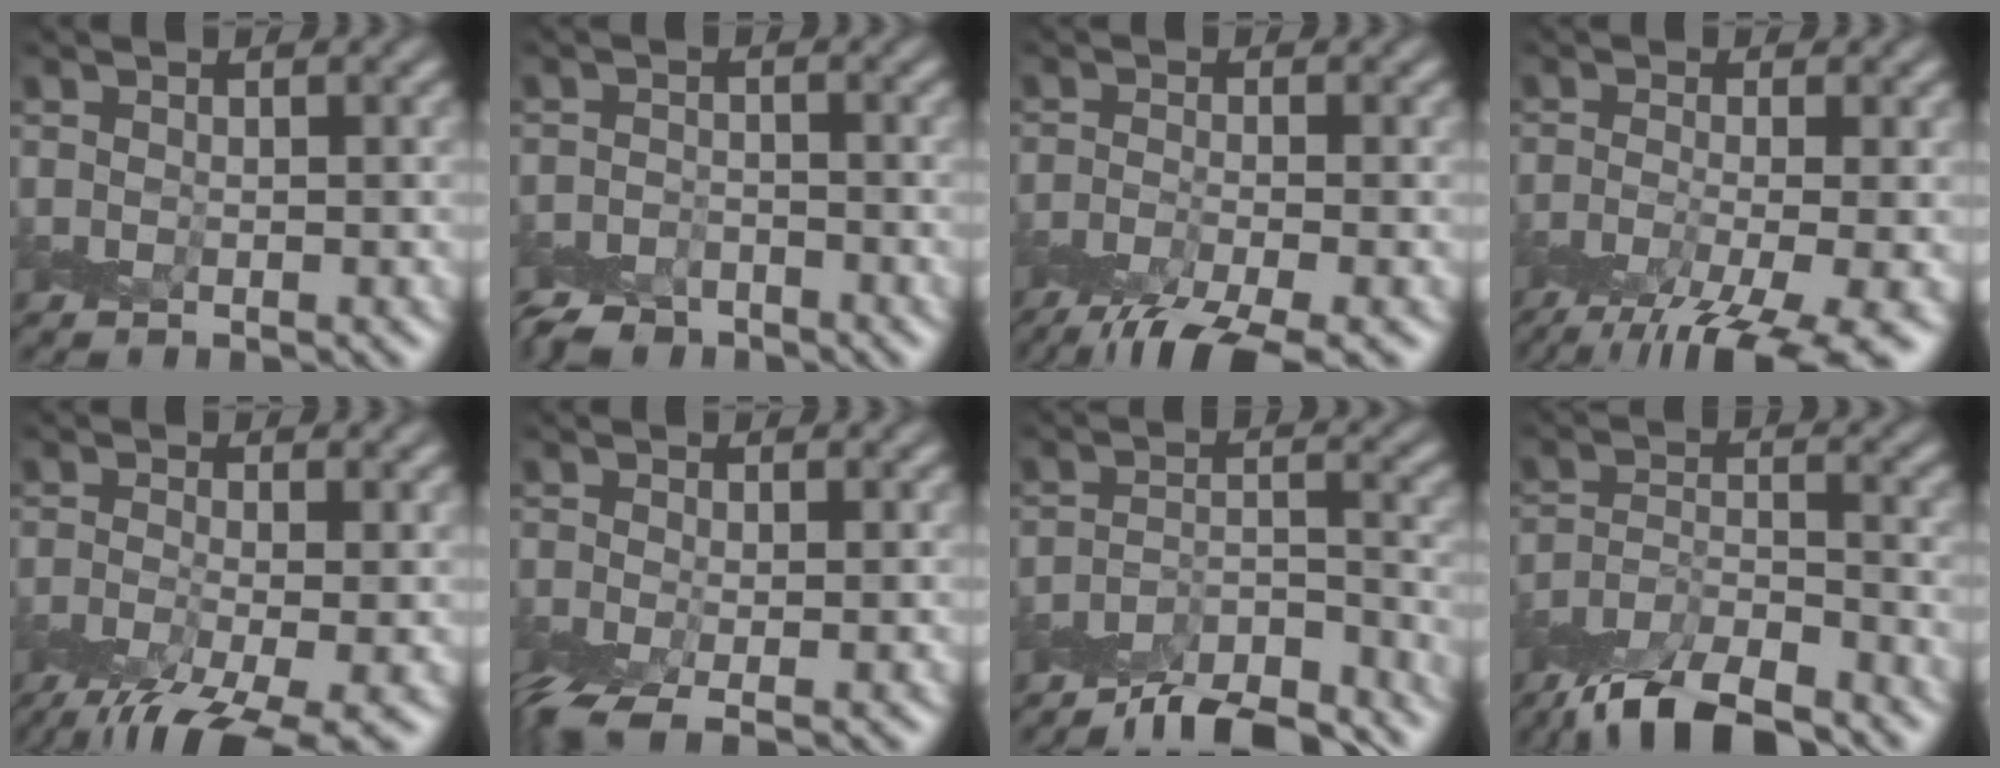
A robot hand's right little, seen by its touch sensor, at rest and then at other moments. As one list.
[{"total": 2.9, "force": [-2.8, 0.8, 0.2], "torque": [0.002, -0.002, -0.058]}, {"total": 6.9, "force": [-5.1, 1.4, 4.5], "torque": [-0.079, -0.021, -0.101]}, {"total": 9.0, "force": [-5.7, 2.0, 6.6], "torque": [-0.115, -0.022, -0.100]}, {"total": 8.8, "force": [-5.5, 2.4, 6.4], "torque": [-0.125, -0.031, -0.097]}, {"total": 3.8, "force": [-2.3, 1.3, 2.7], "torque": [-0.061, -0.012, -0.052]}, {"total": 7.7, "force": [-7.1, 1.2, 2.5], "torque": [-0.039, -0.006, -0.121]}, {"total": 7.5, "force": [-6.6, 1.5, 3.3], "torque": [-0.057, -0.006, -0.123]}]